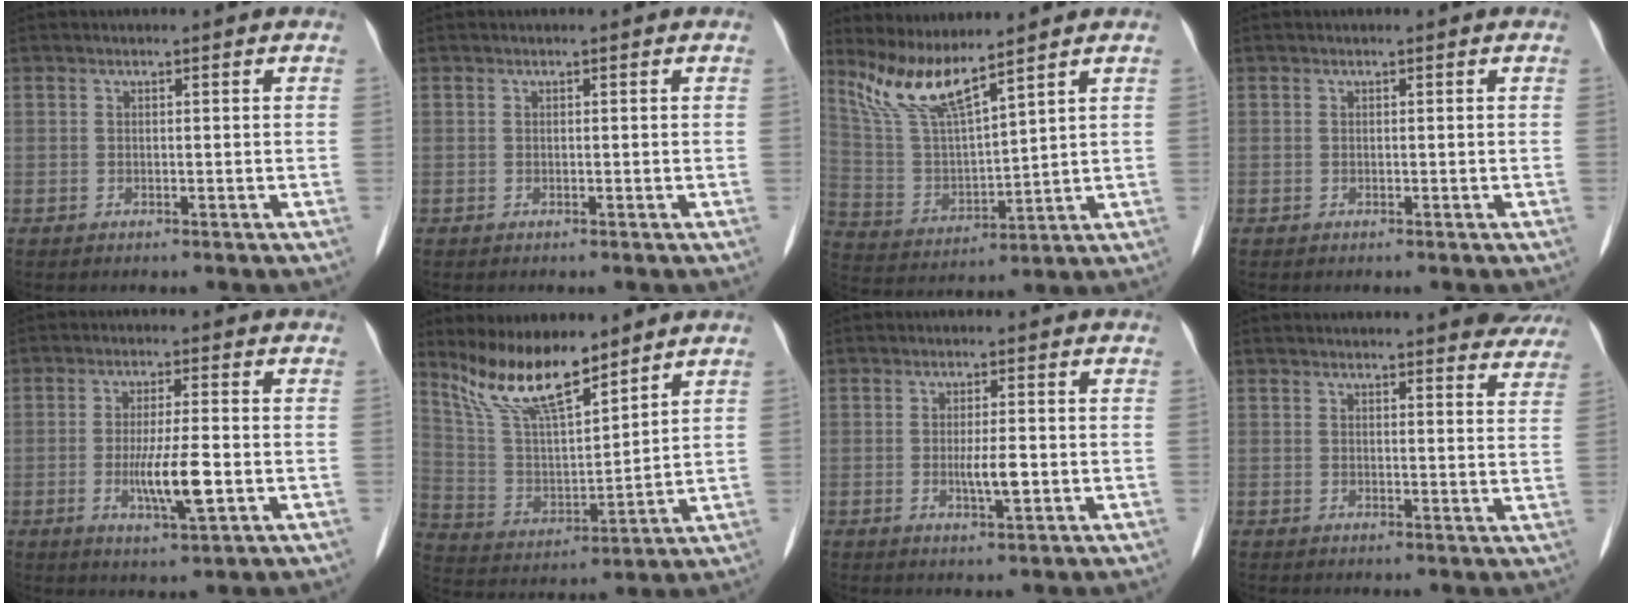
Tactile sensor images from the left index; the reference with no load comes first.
{"total": 0.0}
{"total": 8.9, "force": [7.5, 0.4, 4.8], "torque": [-0.112, -0.008, 0.159]}
{"total": 0.0}
{"total": 6.9, "force": [-1.7, 0.7, 6.7], "torque": [-0.128, -0.013, -0.030]}
{"total": 12.1, "force": [9.8, 2.6, 6.5], "torque": [-0.131, 0.000, 0.196]}
{"total": 3.3, "force": [-0.6, 0.5, 3.2], "torque": [-0.060, -0.003, -0.009]}
{"total": 14.4, "force": [13.3, 2.8, 4.7], "torque": [-0.033, -0.004, 0.138]}